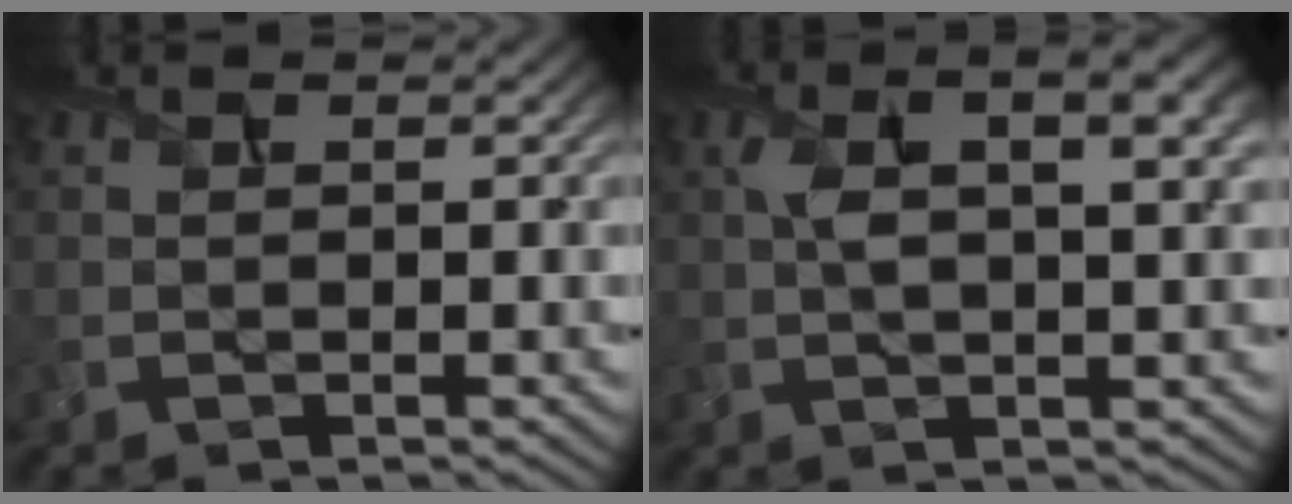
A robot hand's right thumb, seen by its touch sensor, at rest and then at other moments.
{"total": 7.0, "force": [2.1, 2.4, 6.3], "torque": [-0.118, 0.006, 0.034]}